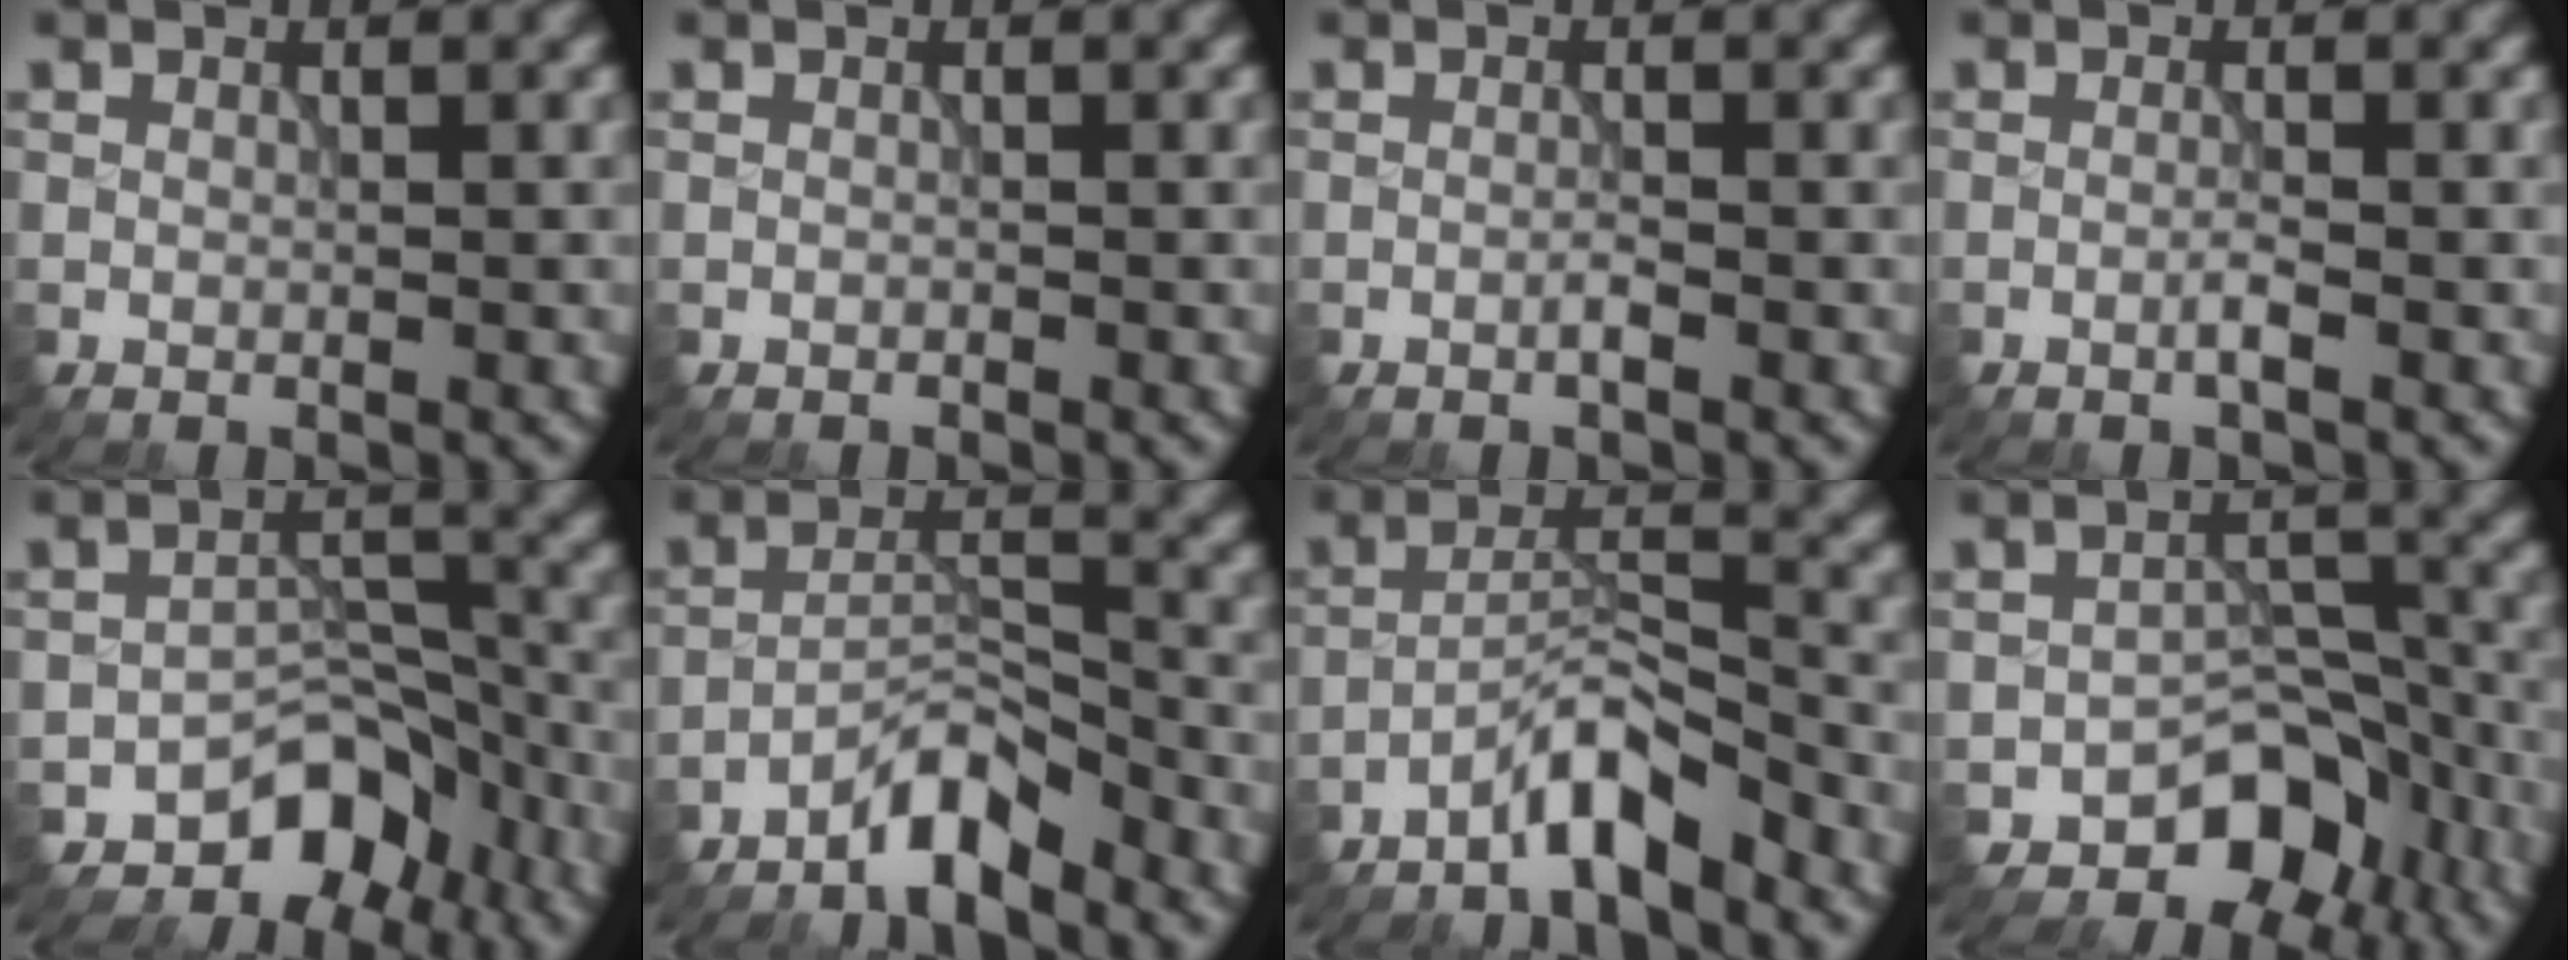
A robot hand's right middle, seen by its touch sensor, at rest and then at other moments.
{"total": 0.0}
{"total": 0.8, "force": [-0.5, 0.0, 0.7], "torque": [-0.013, 0.001, -0.010]}
{"total": 1.1, "force": [-0.5, 0.0, 1.0], "torque": [-0.017, 0.003, -0.013]}
{"total": 5.5, "force": [-4.2, 3.0, 2.0], "torque": [-0.006, 0.002, -0.067]}
{"total": 4.0, "force": [-3.4, 0.8, 2.0], "torque": [-0.035, 0.014, -0.070]}
{"total": 4.5, "force": [-3.5, 0.7, 2.6], "torque": [-0.048, 0.014, -0.073]}
{"total": 5.6, "force": [-3.9, 3.3, 2.3], "torque": [-0.012, 0.001, -0.062]}